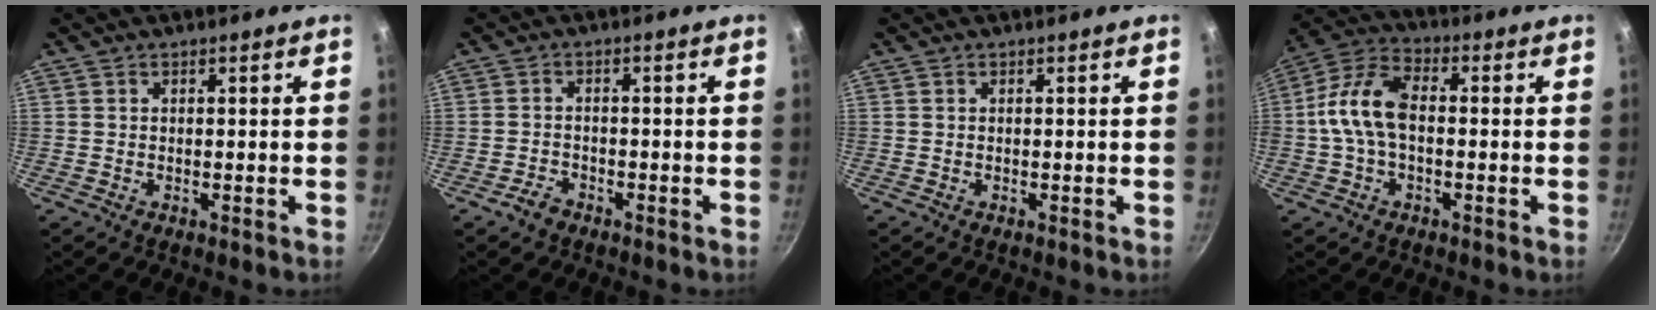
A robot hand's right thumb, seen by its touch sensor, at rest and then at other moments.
{"total": 2.8, "force": [-2.0, 1.6, 1.1], "torque": [-0.017, 0.024, -0.035]}
{"total": 0.0}
{"total": 10.9, "force": [-0.5, 6.2, 8.9], "torque": [-0.168, 0.038, -0.025]}